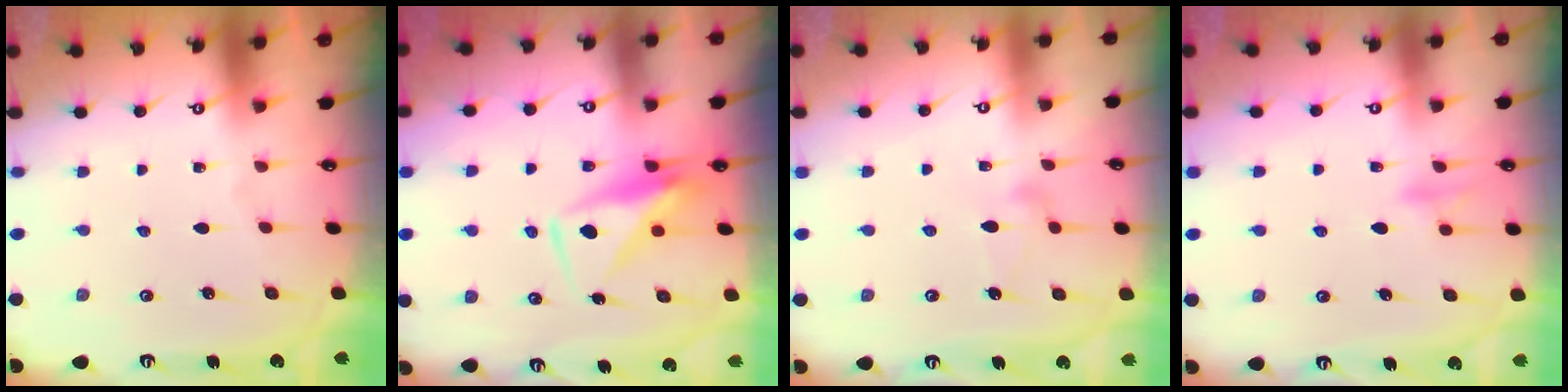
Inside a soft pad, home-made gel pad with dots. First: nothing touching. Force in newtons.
{"total": 7.5, "press": 7.4, "slide": 0.7}
{"total": 10.6, "press": 10.6, "slide": 0.3}
{"total": 9.0, "press": 9.0, "slide": 0.8}